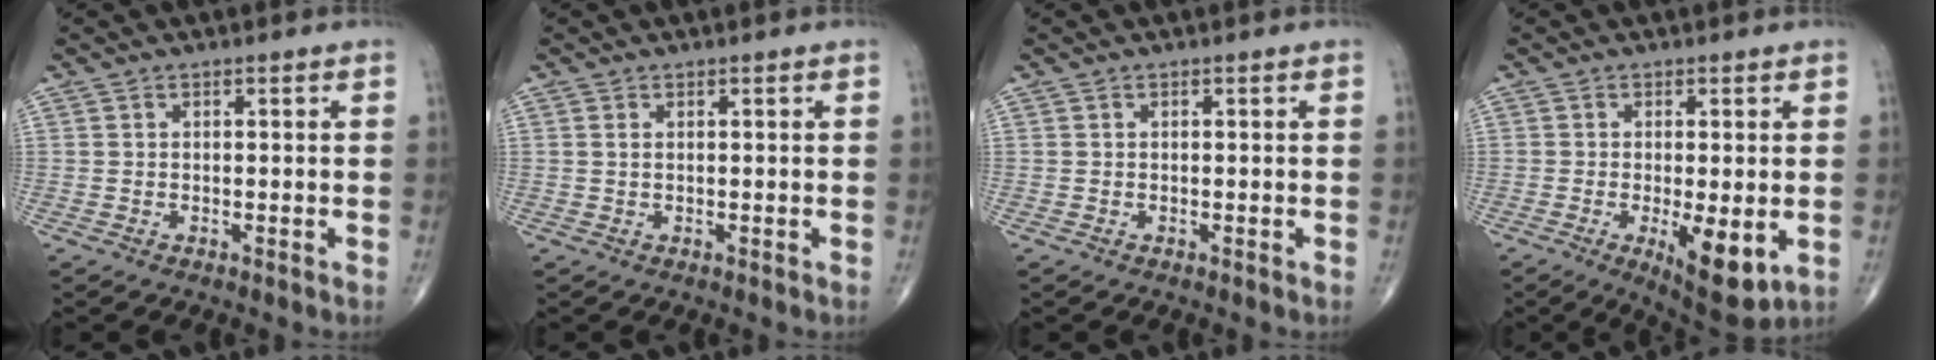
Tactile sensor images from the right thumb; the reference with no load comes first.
{"total": 0.6, "force": [0.3, 0.2, 0.5], "torque": [-0.014, 0.004, 0.007]}
{"total": 0.0}
{"total": 9.5, "force": [-2.3, 3.0, 8.7], "torque": [-0.126, -0.024, -0.028]}